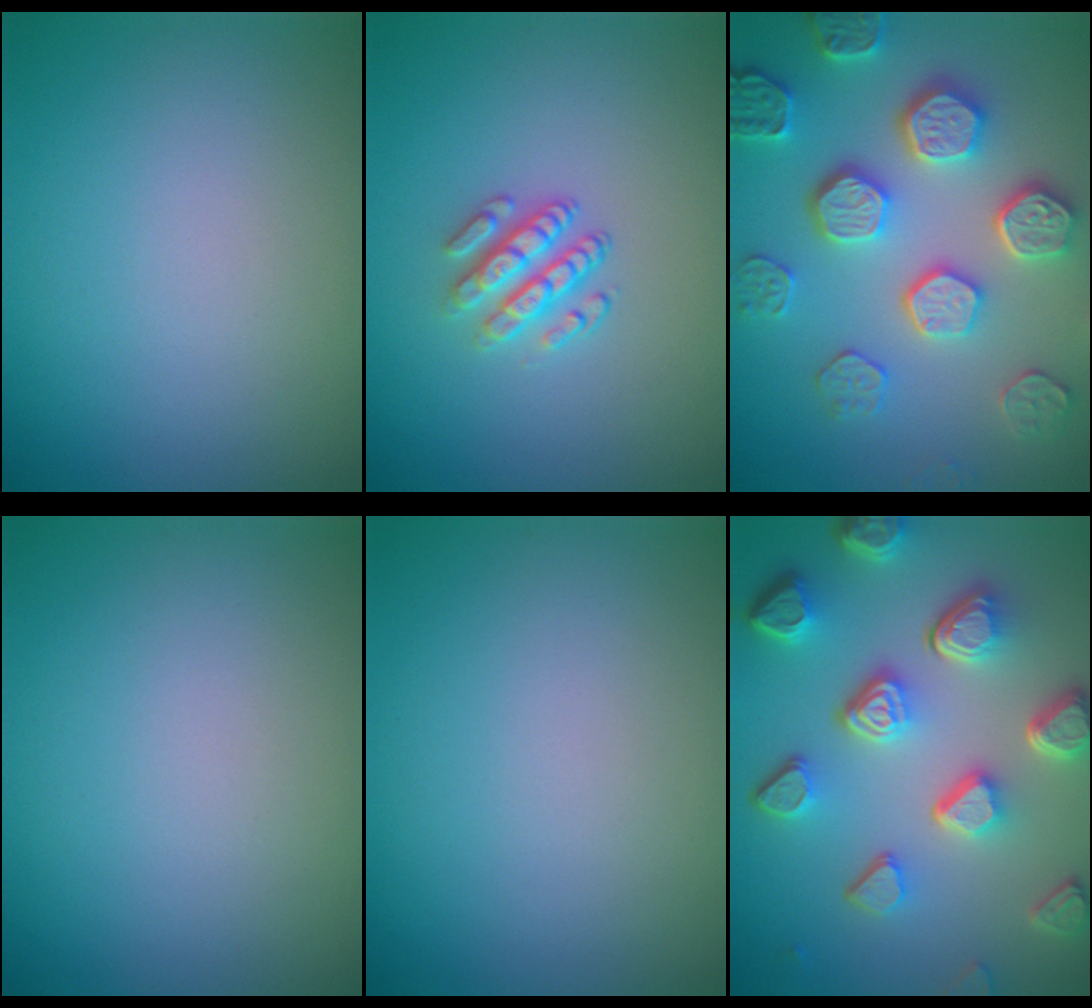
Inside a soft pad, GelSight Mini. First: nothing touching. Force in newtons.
{"total": 2.8, "press": 2.4, "slide": 1.5}
{"total": 5.7, "press": 5.3, "slide": 1.9}
{"total": 0.0}
{"total": 0.0}
{"total": 7.7, "press": 5.6, "slide": 5.3}